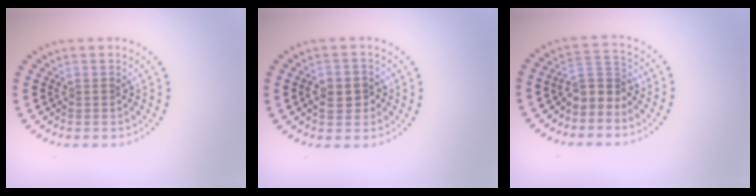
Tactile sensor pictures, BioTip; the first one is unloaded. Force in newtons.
{"total": 2.8, "press": 2.8, "slide": 0.5}
{"total": 2.7, "press": 2.0, "slide": 1.7}